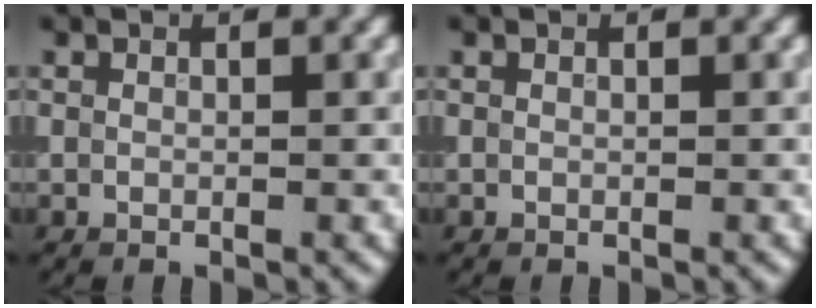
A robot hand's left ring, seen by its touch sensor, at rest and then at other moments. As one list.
[{"total": 0.0}]